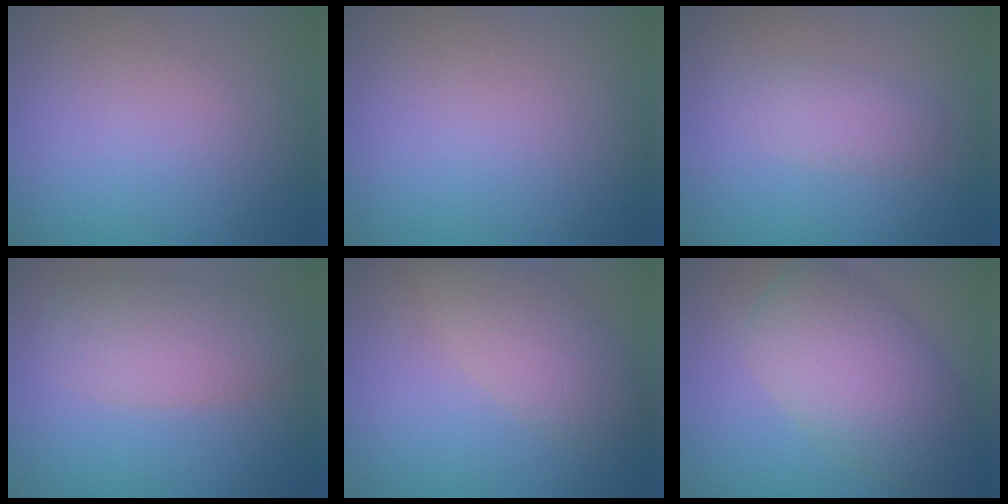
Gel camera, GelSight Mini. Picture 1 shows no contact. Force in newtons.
{"total": 0.0}
{"total": 2.2, "press": 2.2, "slide": 0.0}
{"total": 4.7, "press": 4.7, "slide": 0.1}
{"total": 4.8, "press": 4.8, "slide": 0.2}
{"total": 8.3, "press": 8.3, "slide": 0.2}